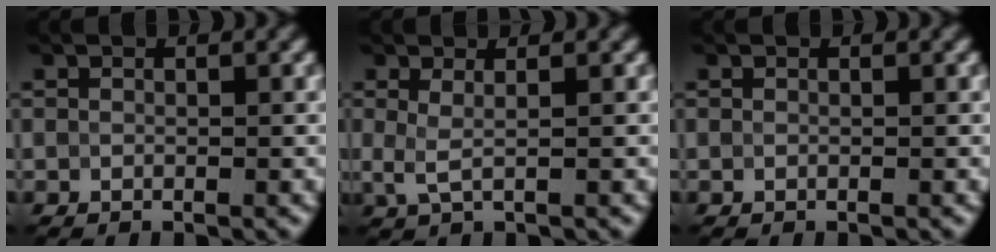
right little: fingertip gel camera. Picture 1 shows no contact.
{"total": 1.8, "force": [0.4, 0.6, 1.6], "torque": [-0.031, -0.002, 0.007]}
{"total": 0.0}